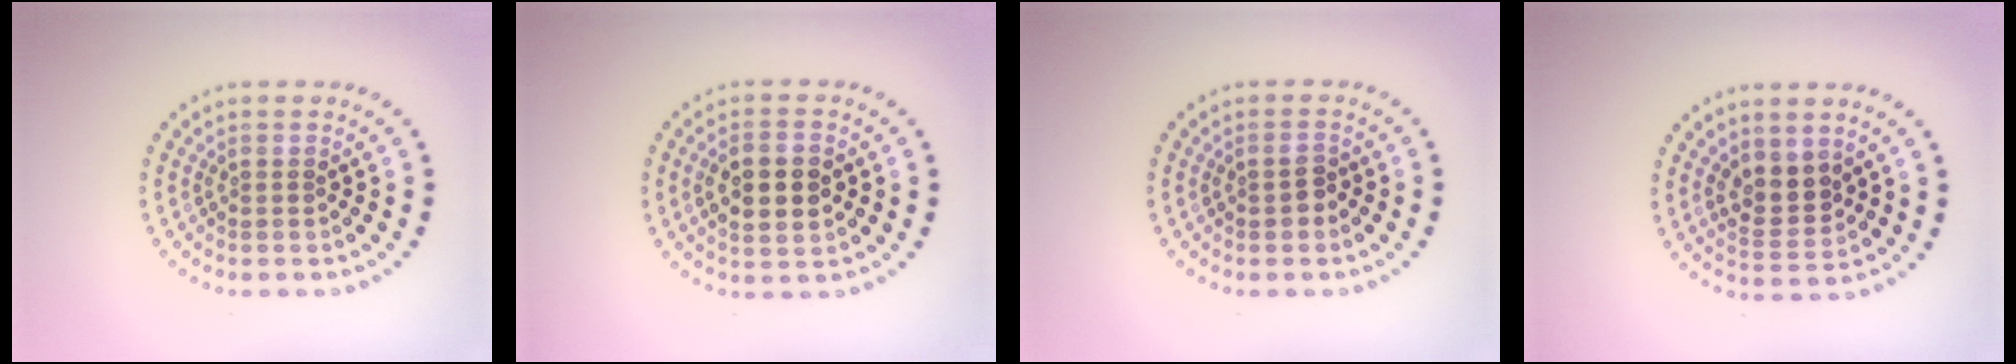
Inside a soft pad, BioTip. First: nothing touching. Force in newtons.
{"total": 4.0, "press": 4.0, "slide": 0.4}
{"total": 1.2, "press": 1.2, "slide": 0.2}
{"total": 2.9, "press": 2.7, "slide": 1.1}